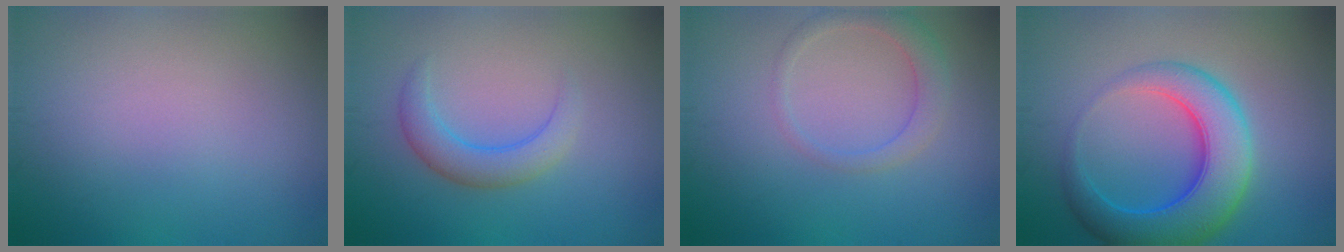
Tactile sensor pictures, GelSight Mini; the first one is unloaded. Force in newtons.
{"total": 2.9, "press": 2.9, "slide": 0.2}
{"total": 2.4, "press": 2.4, "slide": 0.2}
{"total": 8.0, "press": 8.0, "slide": 0.3}